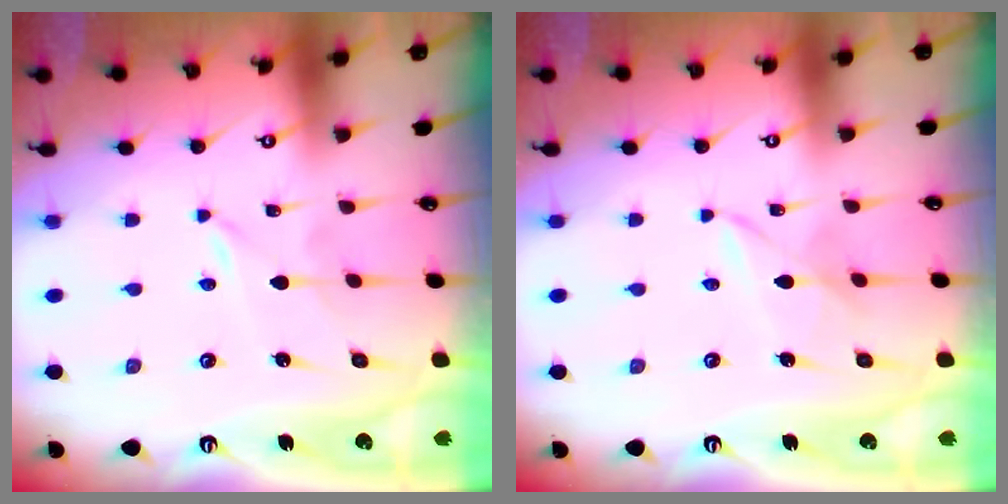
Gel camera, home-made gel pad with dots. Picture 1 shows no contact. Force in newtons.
{"total": 3.1, "press": 3.1, "slide": 0.2}